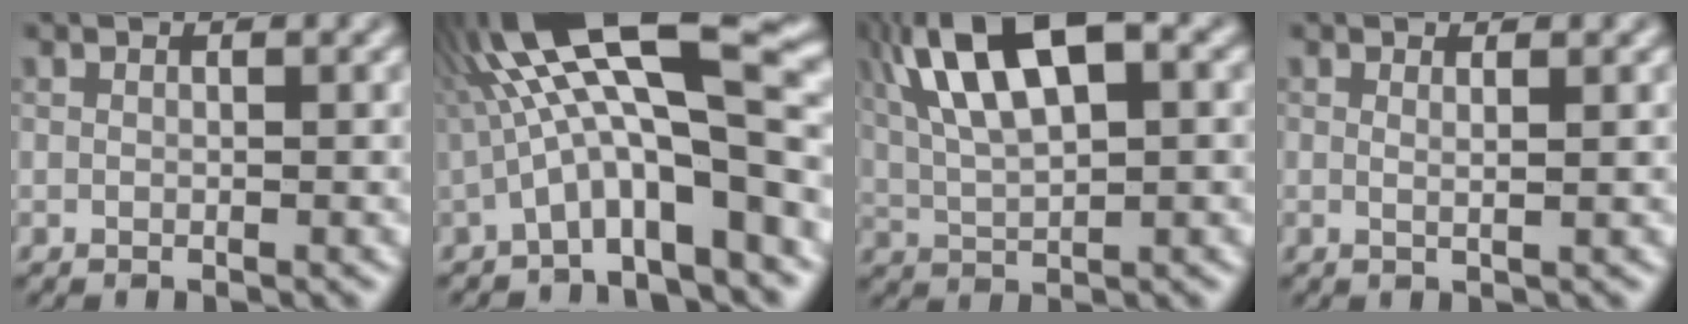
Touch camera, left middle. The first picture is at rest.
{"total": 12.7, "force": [-0.4, 3.0, 12.3], "torque": [-0.205, 0.043, -0.006]}
{"total": 10.6, "force": [3.8, 4.2, 8.9], "torque": [-0.175, 0.019, 0.067]}
{"total": 1.2, "force": [0.5, 0.4, 1.0], "torque": [-0.007, -0.001, 0.002]}